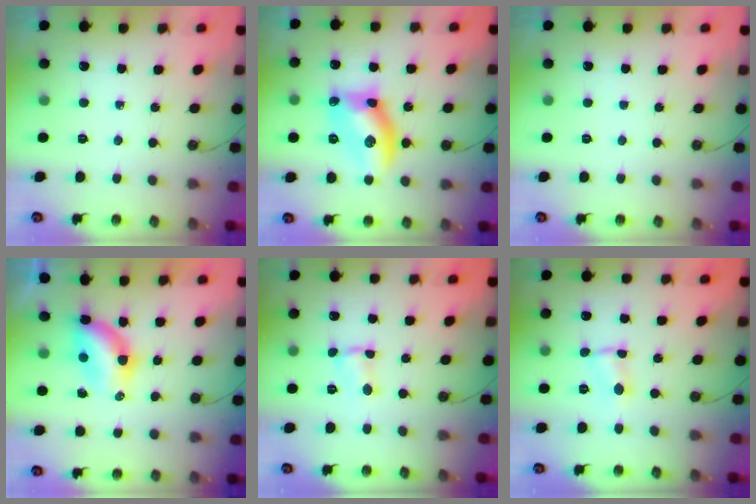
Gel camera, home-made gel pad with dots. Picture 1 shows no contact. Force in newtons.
{"total": 12.6, "press": 12.6, "slide": 0.4}
{"total": 0.0}
{"total": 7.6, "press": 6.7, "slide": 3.6}
{"total": 1.7, "press": 1.6, "slide": 0.2}
{"total": 1.5, "press": 1.5, "slide": 0.2}